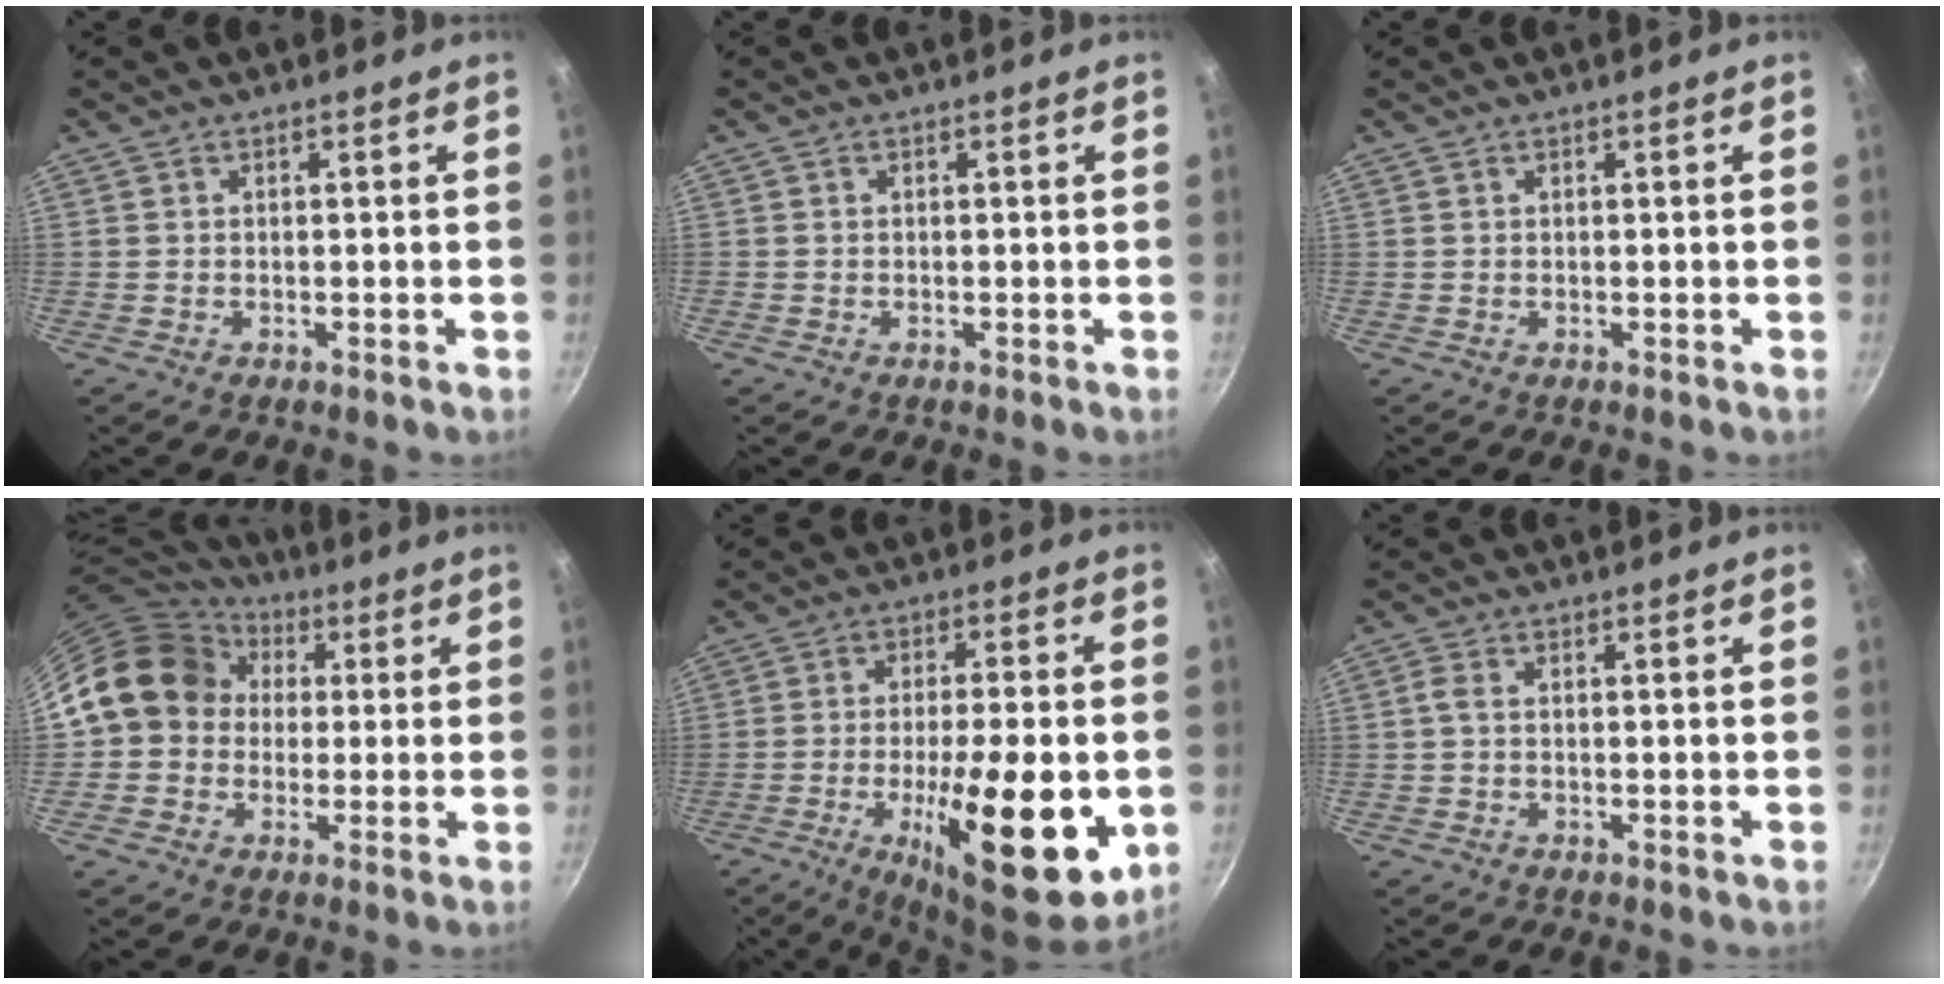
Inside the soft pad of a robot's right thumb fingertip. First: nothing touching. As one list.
[{"total": 0.0}, {"total": 0.0}, {"total": 15.0, "force": [1.8, 13.1, 7.2], "torque": [-0.095, 0.038, 0.013]}, {"total": 21.9, "force": [-6.1, 6.9, 19.9], "torque": [-0.287, 0.010, -0.086]}, {"total": 2.1, "force": [0.0, 1.2, 1.8], "torque": [-0.048, 0.008, -0.004]}]